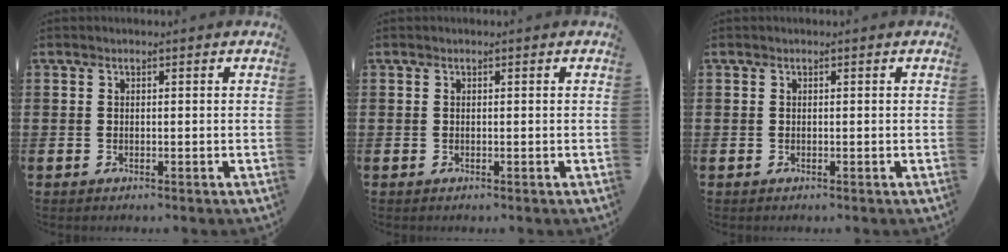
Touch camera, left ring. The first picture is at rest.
{"total": 0.0}
{"total": 0.0}